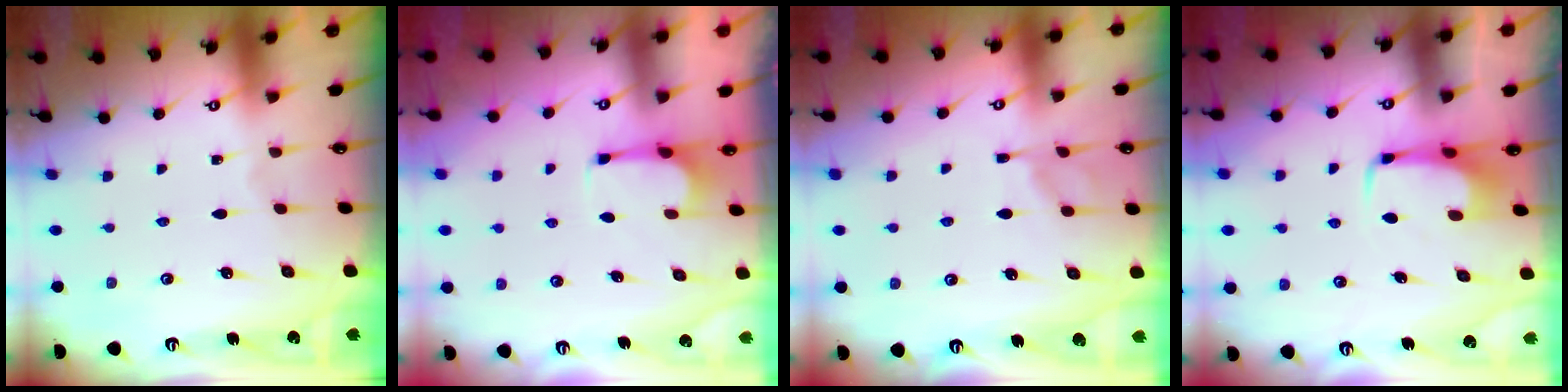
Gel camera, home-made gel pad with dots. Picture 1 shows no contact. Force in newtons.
{"total": 3.0, "press": 2.9, "slide": 0.6}
{"total": 7.7, "press": 7.7, "slide": 0.6}
{"total": 2.9, "press": 2.8, "slide": 0.4}